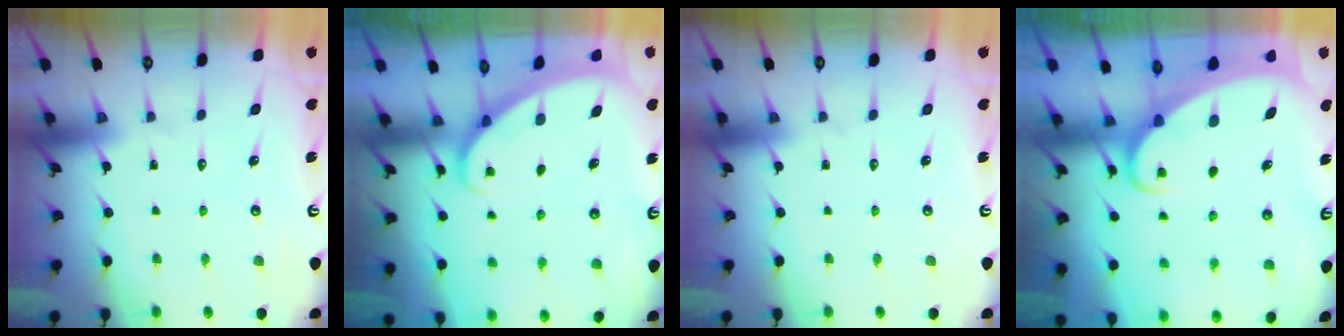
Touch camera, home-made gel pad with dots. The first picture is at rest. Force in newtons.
{"total": 2.1, "press": 2.1, "slide": 0.1}
{"total": 0.0}
{"total": 2.7, "press": 2.7, "slide": 0.2}